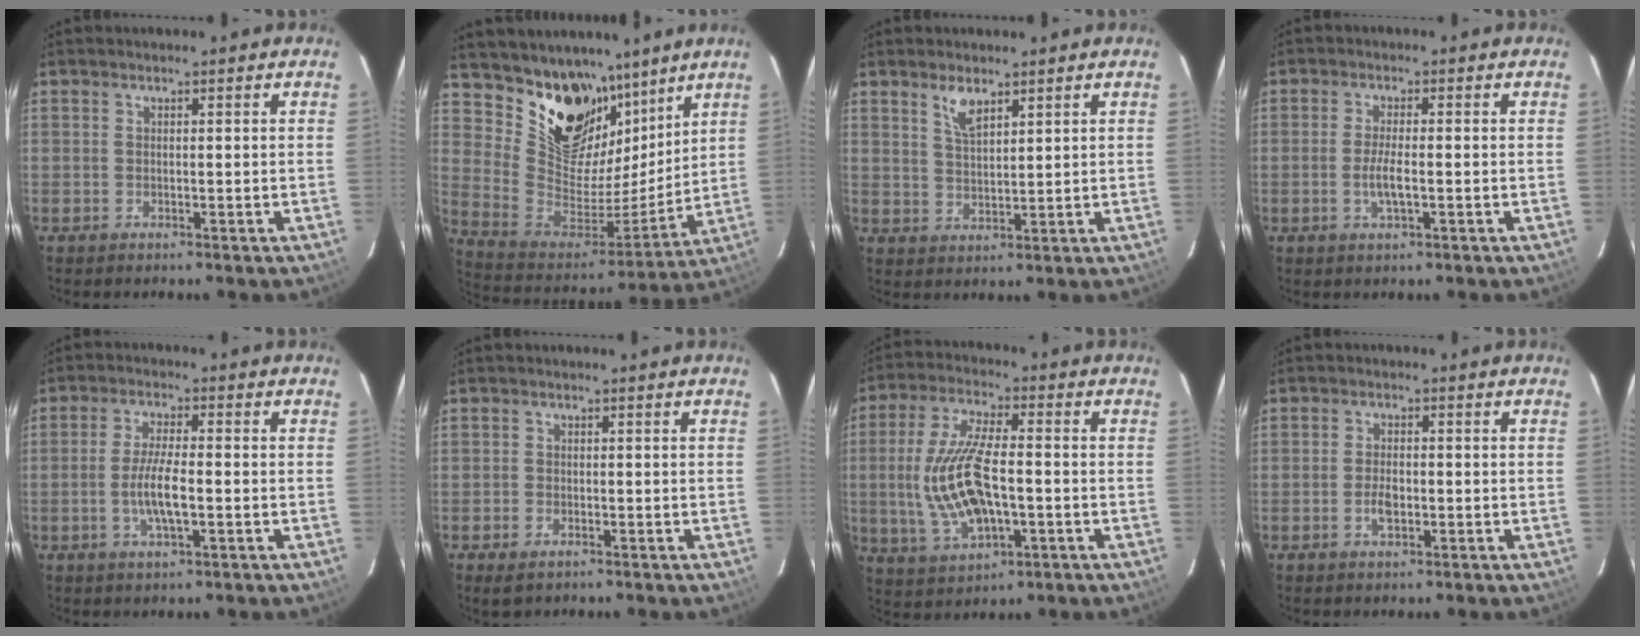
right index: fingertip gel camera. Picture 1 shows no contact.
{"total": 19.0, "force": [13.1, 11.5, 7.7], "torque": [-0.173, -0.009, 0.248]}
{"total": 4.3, "force": [2.9, 1.6, 2.8], "torque": [-0.052, 0.000, 0.057]}
{"total": 3.9, "force": [-1.1, 0.7, 3.6], "torque": [-0.071, -0.005, -0.019]}
{"total": 6.6, "force": [-1.6, 1.4, 6.2], "torque": [-0.122, -0.004, -0.031]}
{"total": 2.6, "force": [-1.5, 1.5, 1.4], "torque": [-0.029, -0.006, -0.025]}
{"total": 15.0, "force": [-2.0, 6.1, 13.6], "torque": [-0.281, -0.003, -0.025]}
{"total": 3.5, "force": [-1.0, 1.8, 2.8], "torque": [-0.055, 0.001, -0.017]}